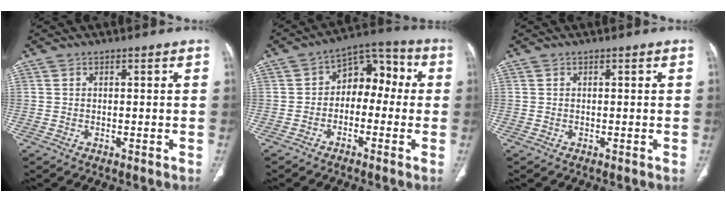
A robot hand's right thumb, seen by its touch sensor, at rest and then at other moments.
{"total": 9.4, "force": [-0.7, 6.6, 6.7], "torque": [-0.054, 0.047, -0.028]}
{"total": 0.0}